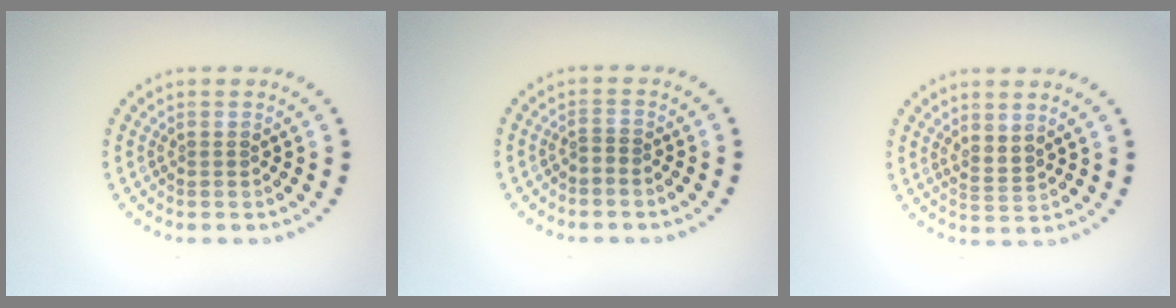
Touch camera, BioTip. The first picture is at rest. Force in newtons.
{"total": 0.6, "press": 0.3, "slide": 0.5}
{"total": 1.7, "press": 1.3, "slide": 1.2}